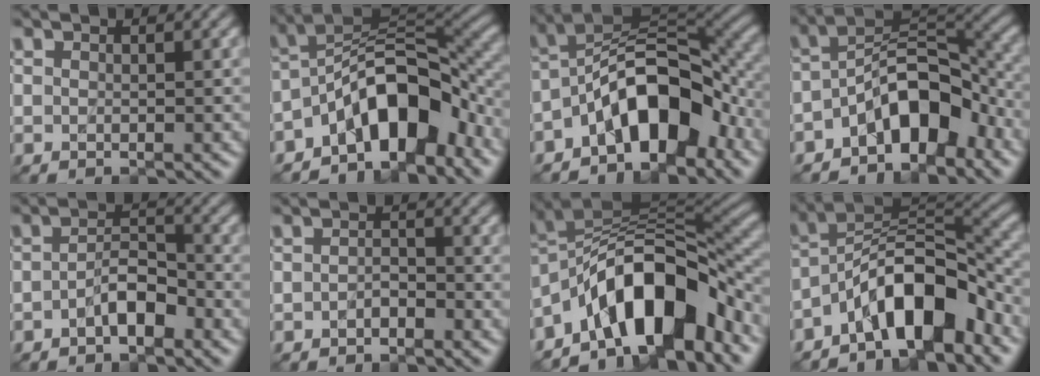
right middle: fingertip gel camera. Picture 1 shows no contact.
{"total": 9.1, "force": [-5.0, 4.1, 6.5], "torque": [-0.081, 0.018, -0.099]}
{"total": 8.8, "force": [-4.4, 4.2, 6.5], "torque": [-0.082, 0.019, -0.089]}
{"total": 7.5, "force": [-4.1, 3.6, 5.1], "torque": [-0.064, 0.014, -0.085]}
{"total": 2.8, "force": [-1.4, 1.2, 2.2], "torque": [-0.038, 0.009, -0.030]}
{"total": 1.1, "force": [-0.7, 0.6, 0.7], "torque": [-0.014, 0.003, -0.015]}
{"total": 11.7, "force": [-6.0, 5.2, 8.5], "torque": [-0.113, 0.015, -0.114]}
{"total": 8.3, "force": [-4.8, 3.1, 6.1], "torque": [-0.085, 0.016, -0.093]}